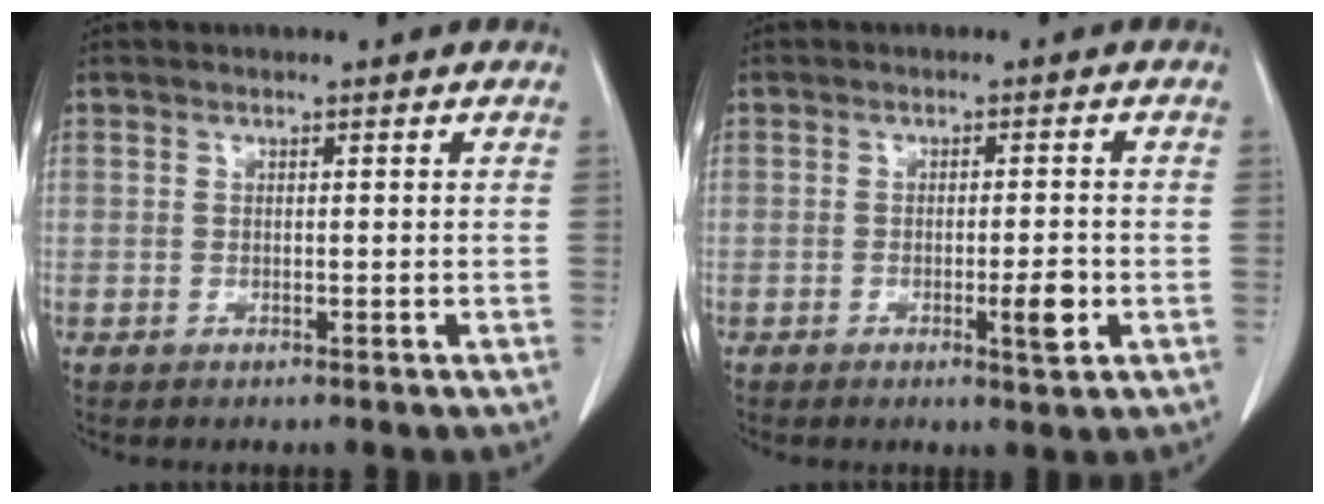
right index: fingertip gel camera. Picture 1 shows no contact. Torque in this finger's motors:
{"motor_torque": [0.37, -0.27, 0.16, 0.04]}